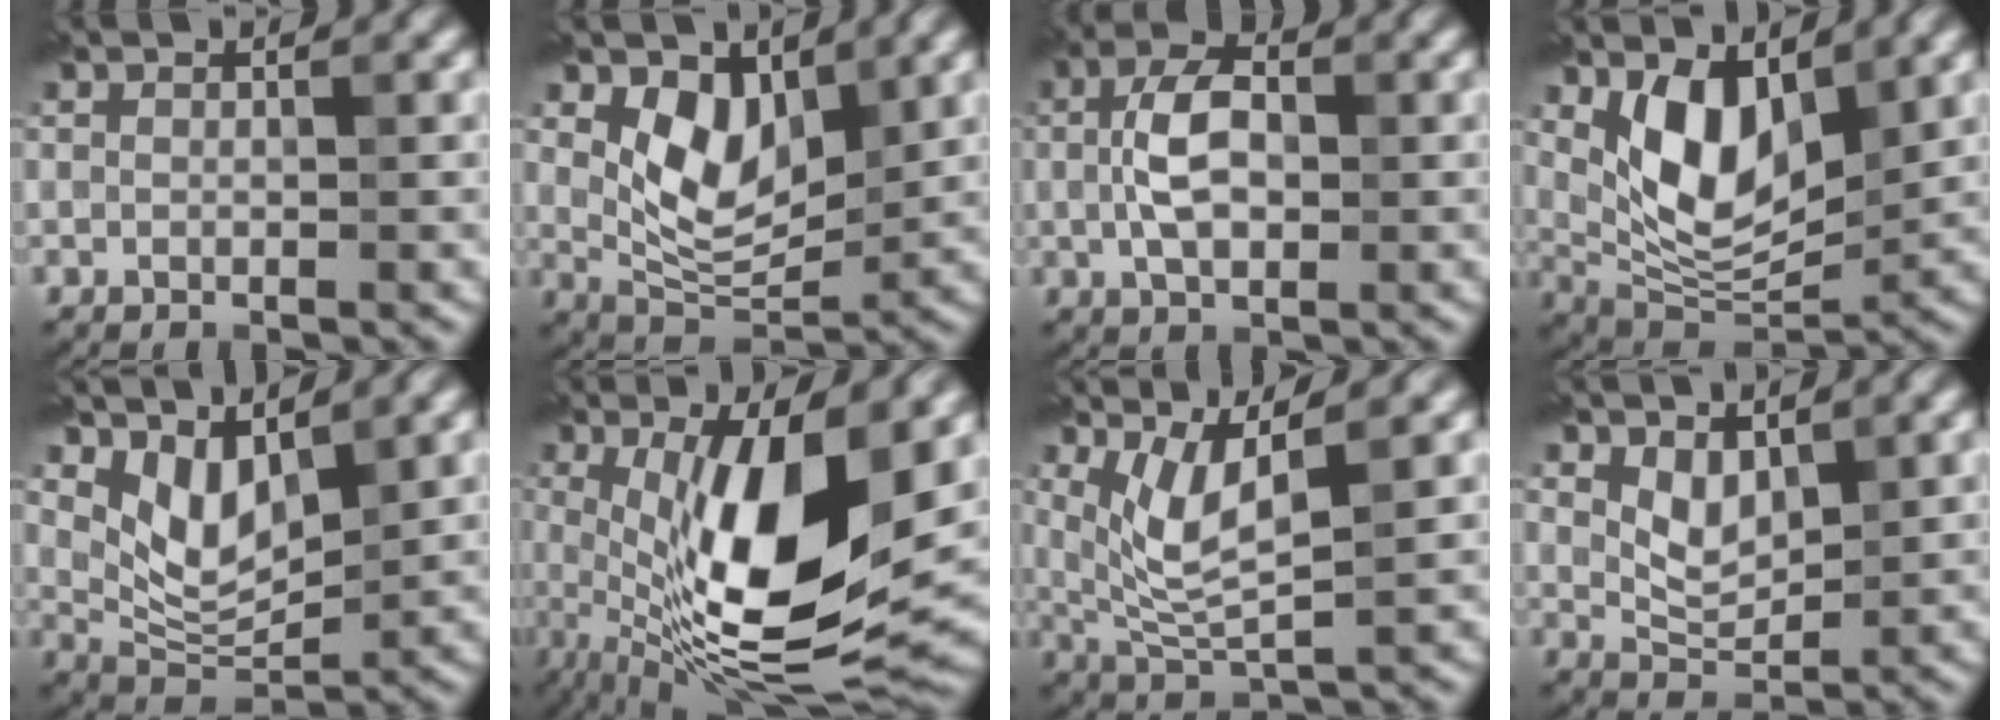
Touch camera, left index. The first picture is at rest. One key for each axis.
{"total": 5.3, "fx": 2.1, "fy": 3.1, "fz": 3.7, "tx": -0.070, "ty": -0.010, "tz": 0.039}
{"total": 4.9, "fx": 0.2, "fy": 2.9, "fz": 4.0, "tx": -0.077, "ty": 0.009, "tz": -0.002}
{"total": 6.7, "fx": 2.6, "fy": 3.4, "fz": 5.1, "tx": -0.093, "ty": -0.016, "tz": 0.052}
{"total": 4.7, "fx": 2.5, "fy": 2.3, "fz": 3.3, "tx": -0.066, "ty": -0.014, "tz": 0.049}
{"total": 12.9, "fx": 1.3, "fy": 3.8, "fz": 12.3, "tx": -0.206, "ty": -0.012, "tz": 0.026}
{"total": 4.7, "fx": 2.0, "fy": 1.3, "fz": 4.1, "tx": -0.092, "ty": -0.008, "tz": 0.047}
{"total": 2.7, "fx": 1.5, "fy": 1.4, "fz": 1.7, "tx": -0.035, "ty": -0.006, "tz": 0.034}